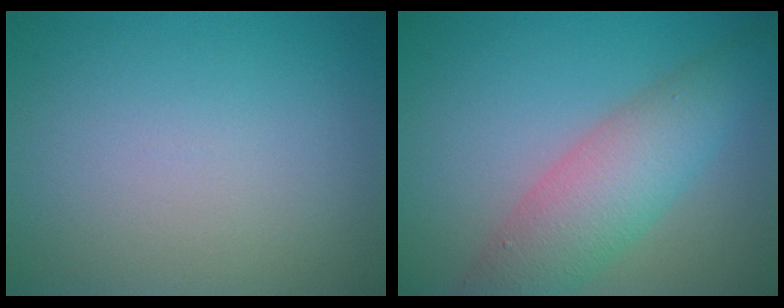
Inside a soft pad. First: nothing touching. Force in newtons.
{"total": 6.1, "press": 6.1, "slide": 0.3}